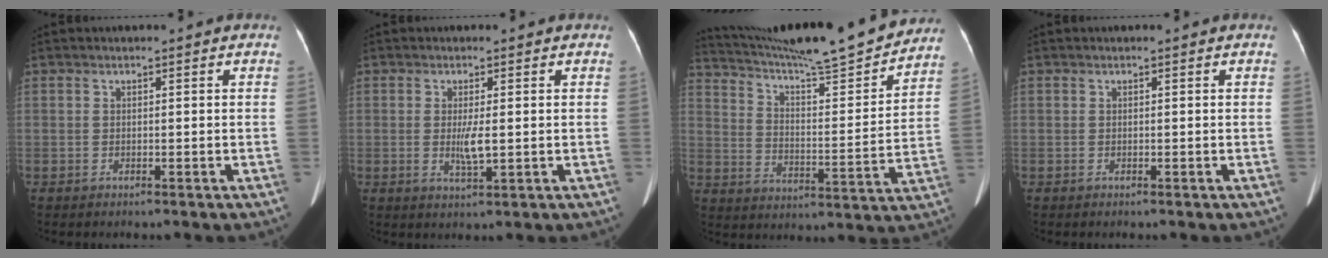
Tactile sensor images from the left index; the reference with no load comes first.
{"total": 3.3, "force": [-0.1, 0.5, 3.2], "torque": [-0.061, -0.006, 0.000]}
{"total": 23.0, "force": [21.0, 0.7, 9.2], "torque": [-0.159, -0.031, 0.304]}
{"total": 0.0}